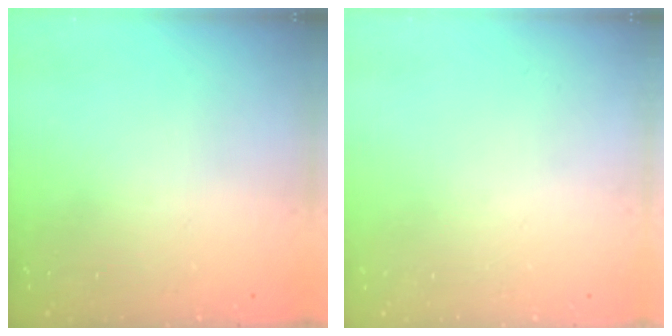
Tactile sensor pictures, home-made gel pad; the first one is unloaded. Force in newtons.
{"total": 0.0}